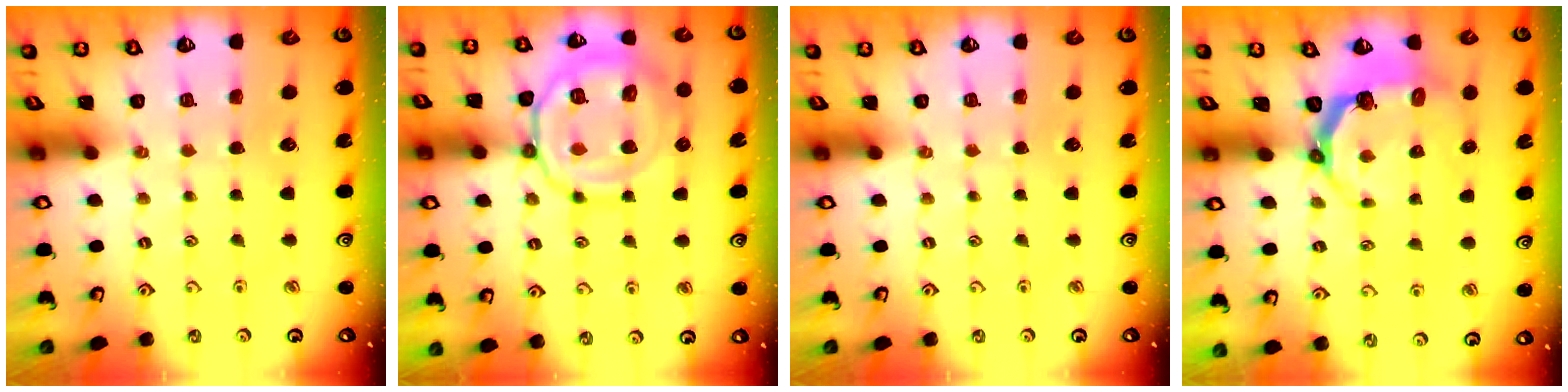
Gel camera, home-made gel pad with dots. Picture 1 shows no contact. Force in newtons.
{"total": 17.3, "press": 17.2, "slide": 1.7}
{"total": 0.0}
{"total": 5.4, "press": 4.1, "slide": 3.5}